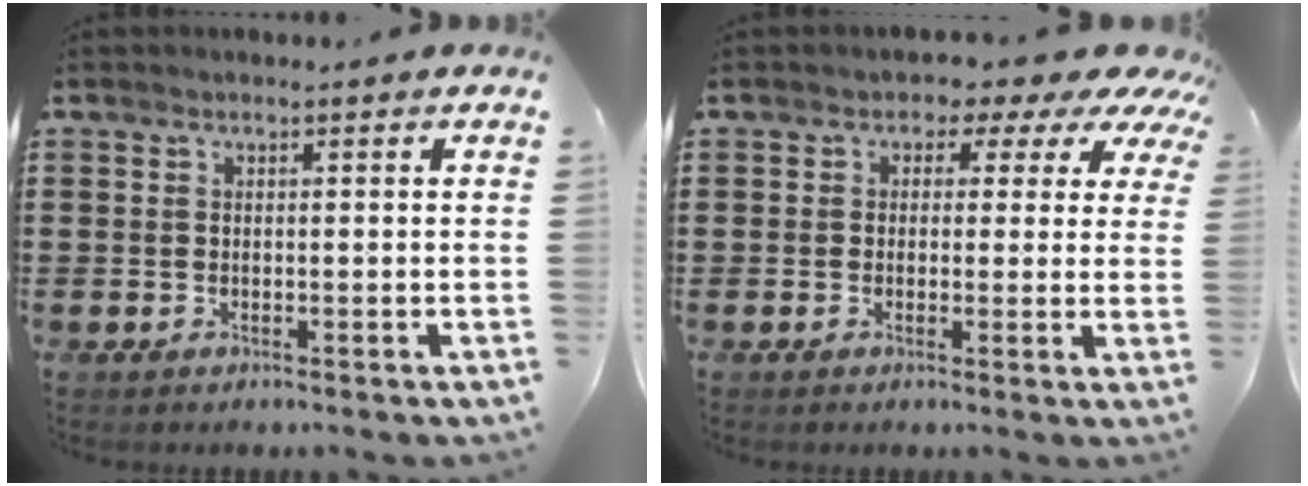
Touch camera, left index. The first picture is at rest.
{"total": 2.4, "force": [0.6, 2.2, 1.0], "torque": [-0.027, -0.005, -0.001]}